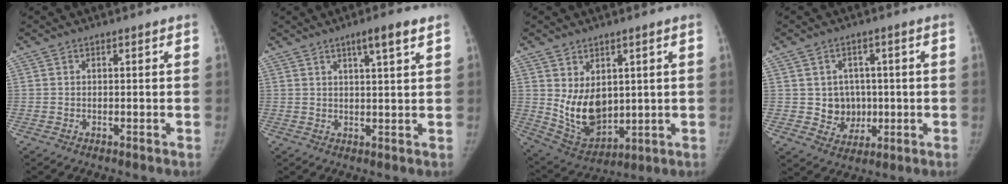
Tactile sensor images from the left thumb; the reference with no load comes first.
{"total": 5.2, "force": [3.1, 0.4, 4.2], "torque": [-0.065, -0.014, 0.050]}
{"total": 11.1, "force": [1.6, 7.5, 8.0], "torque": [-0.111, -0.025, 0.058]}
{"total": 6.6, "force": [0.1, 6.1, 2.5], "torque": [-0.001, 0.003, 0.011]}